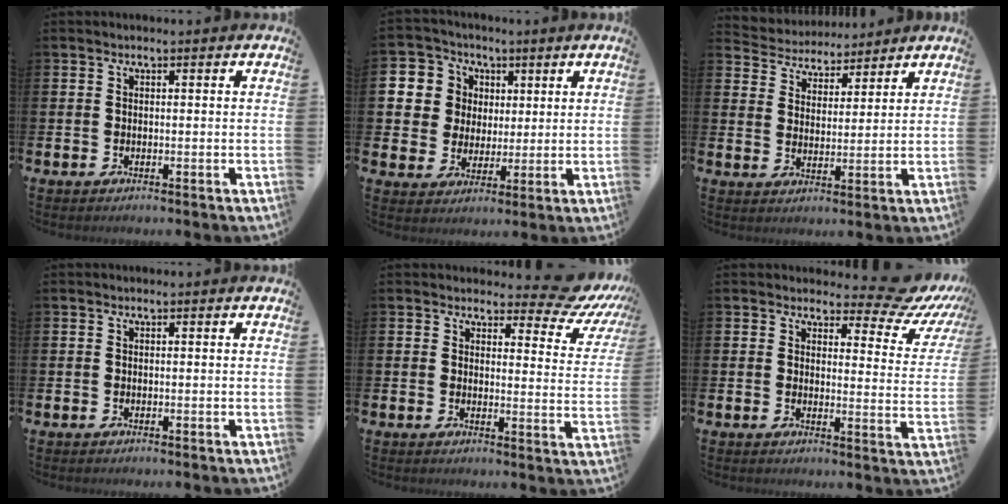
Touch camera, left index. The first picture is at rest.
{"total": 6.9, "force": [2.4, 6.5, 0.7], "torque": [-0.043, 0.007, 0.045]}
{"total": 4.5, "force": [4.2, 1.3, -0.7], "torque": [-0.015, -0.028, 0.075]}
{"total": 0.0}
{"total": 5.6, "force": [4.7, 2.2, 2.0], "torque": [-0.026, -0.035, 0.075]}
{"total": 6.4, "force": [5.6, 2.3, 2.1], "torque": [-0.026, -0.046, 0.092]}